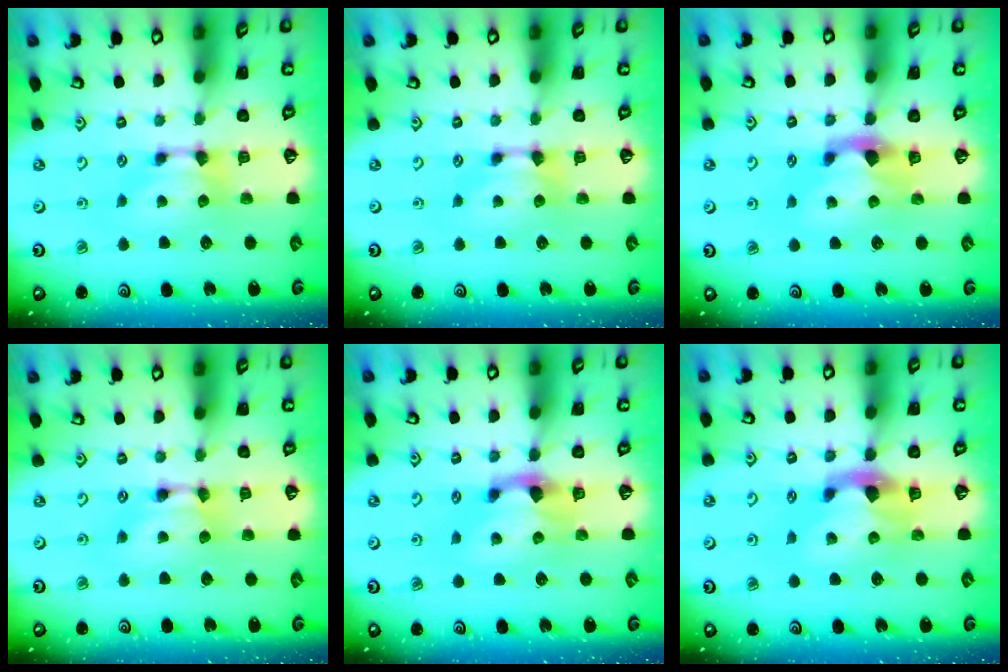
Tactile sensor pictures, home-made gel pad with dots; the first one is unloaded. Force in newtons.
{"total": 0.0}
{"total": 2.2, "press": 1.9, "slide": 1.2}
{"total": 1.6, "press": 1.6, "slide": 0.1}
{"total": 1.9, "press": 1.4, "slide": 1.3}
{"total": 2.8, "press": 2.5, "slide": 1.3}